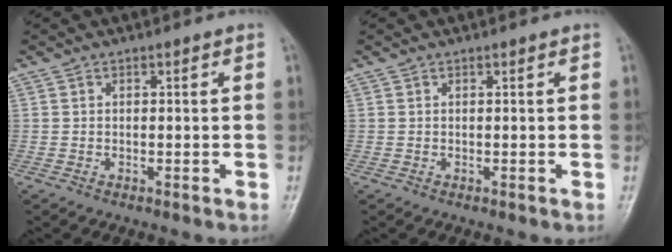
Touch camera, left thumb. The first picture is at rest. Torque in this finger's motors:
{"motor_torque": [-0.01, 0.01, -0.15, -0.25, 0.00]}